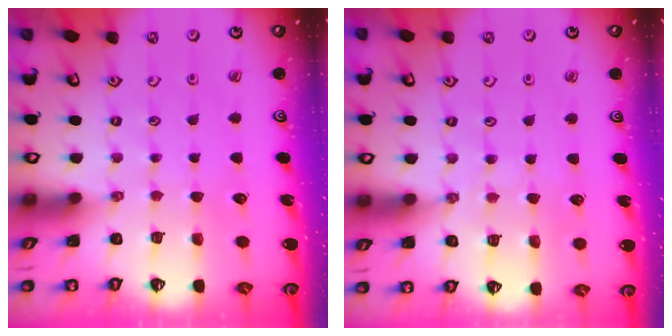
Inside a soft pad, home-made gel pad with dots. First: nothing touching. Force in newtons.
{"total": 3.9, "press": 3.9, "slide": 0.7}